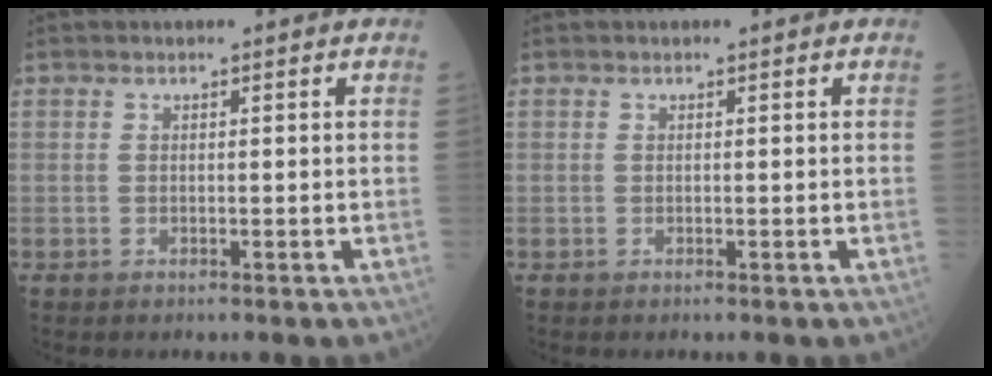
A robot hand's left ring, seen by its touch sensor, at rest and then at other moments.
{"total": 0.0}